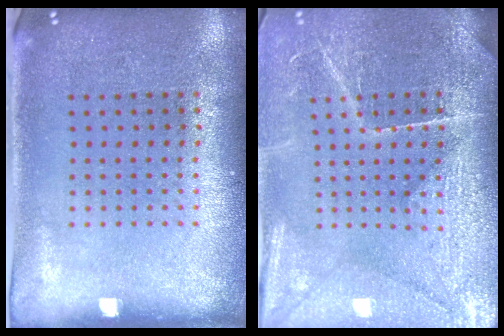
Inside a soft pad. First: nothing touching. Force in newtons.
{"total": 4.2, "press": 3.9, "slide": 1.6}